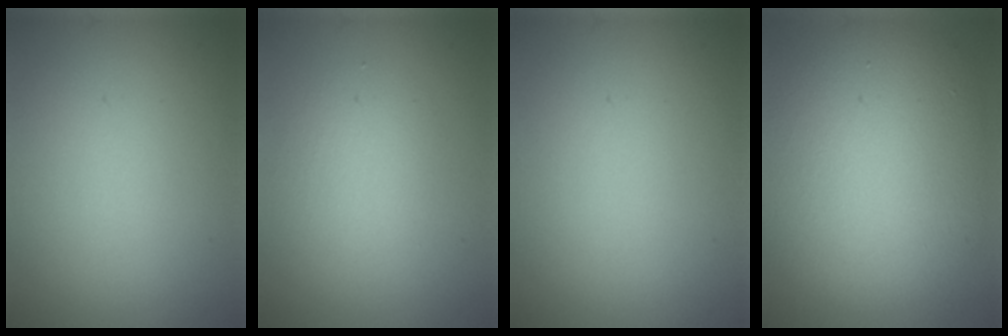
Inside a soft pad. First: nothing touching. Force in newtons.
{"total": 2.4, "press": 2.4, "slide": 0.2}
{"total": 0.0}
{"total": 11.7, "press": 11.7, "slide": 0.7}